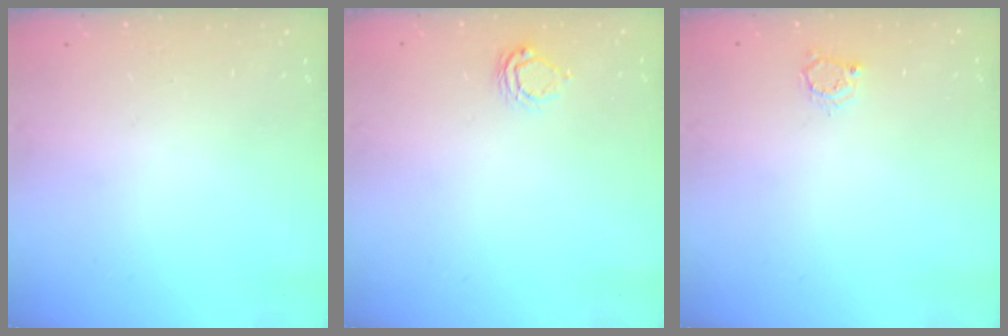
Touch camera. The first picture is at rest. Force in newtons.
{"total": 6.2, "press": 6.2, "slide": 0.2}
{"total": 3.1, "press": 3.0, "slide": 0.5}